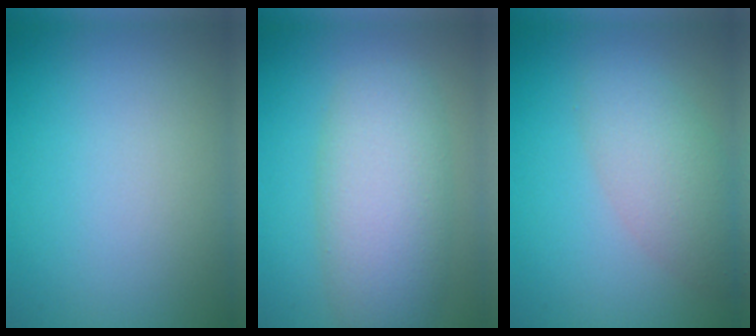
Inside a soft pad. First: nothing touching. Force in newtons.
{"total": 6.9, "press": 6.9, "slide": 0.2}
{"total": 4.0, "press": 4.0, "slide": 0.2}